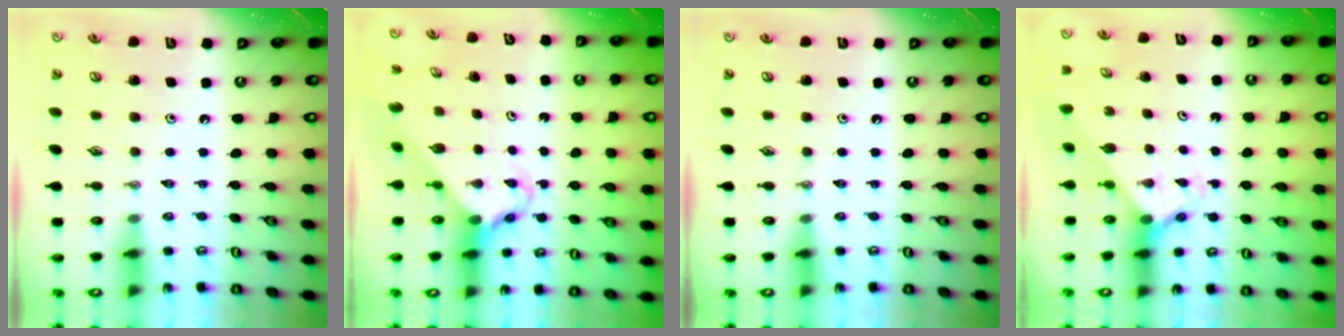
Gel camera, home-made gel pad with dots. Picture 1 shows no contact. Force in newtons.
{"total": 2.6, "press": 2.6, "slide": 0.2}
{"total": 0.0}
{"total": 2.0, "press": 2.0, "slide": 0.2}